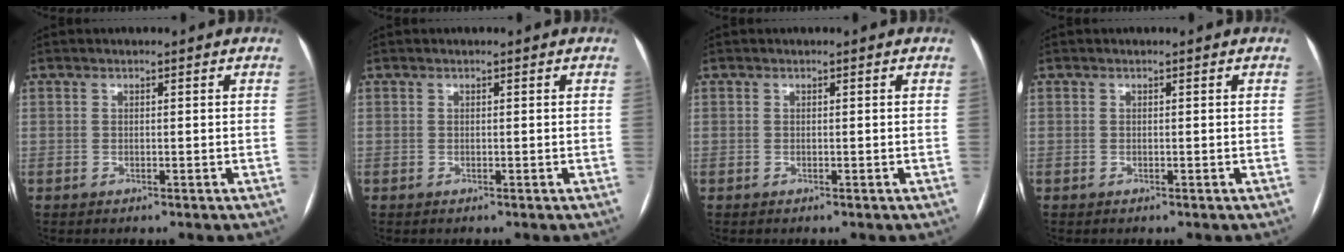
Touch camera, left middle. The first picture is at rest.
{"total": 0.0}
{"total": 0.0}
{"total": 0.0}